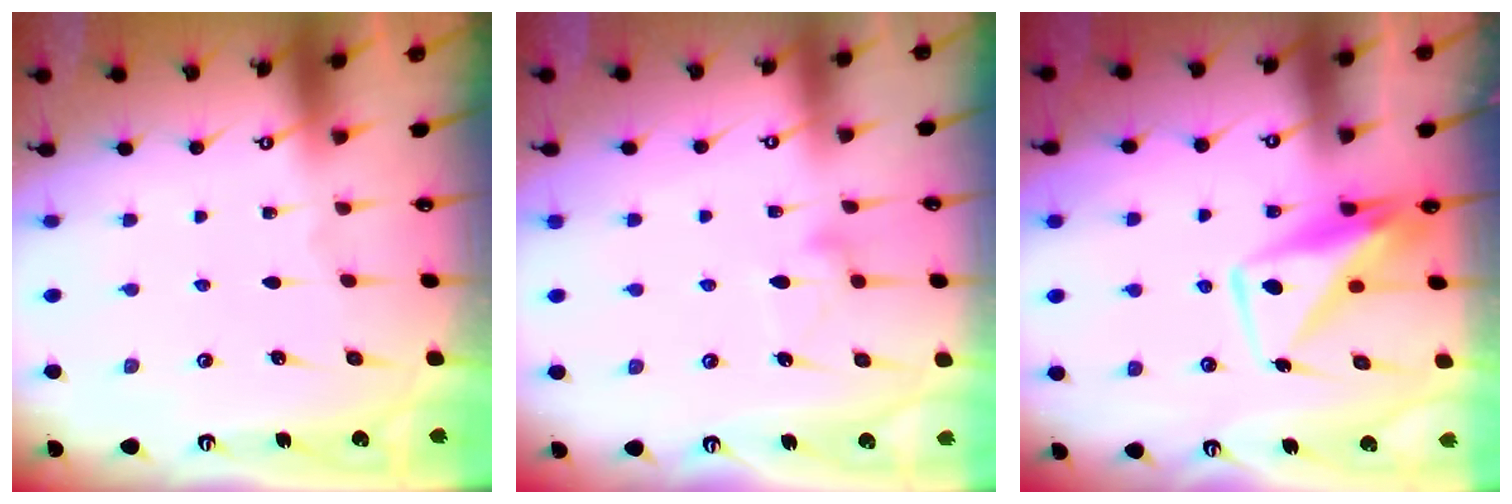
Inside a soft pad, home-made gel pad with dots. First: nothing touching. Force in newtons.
{"total": 11.3, "press": 11.2, "slide": 0.6}
{"total": 10.2, "press": 10.1, "slide": 0.9}